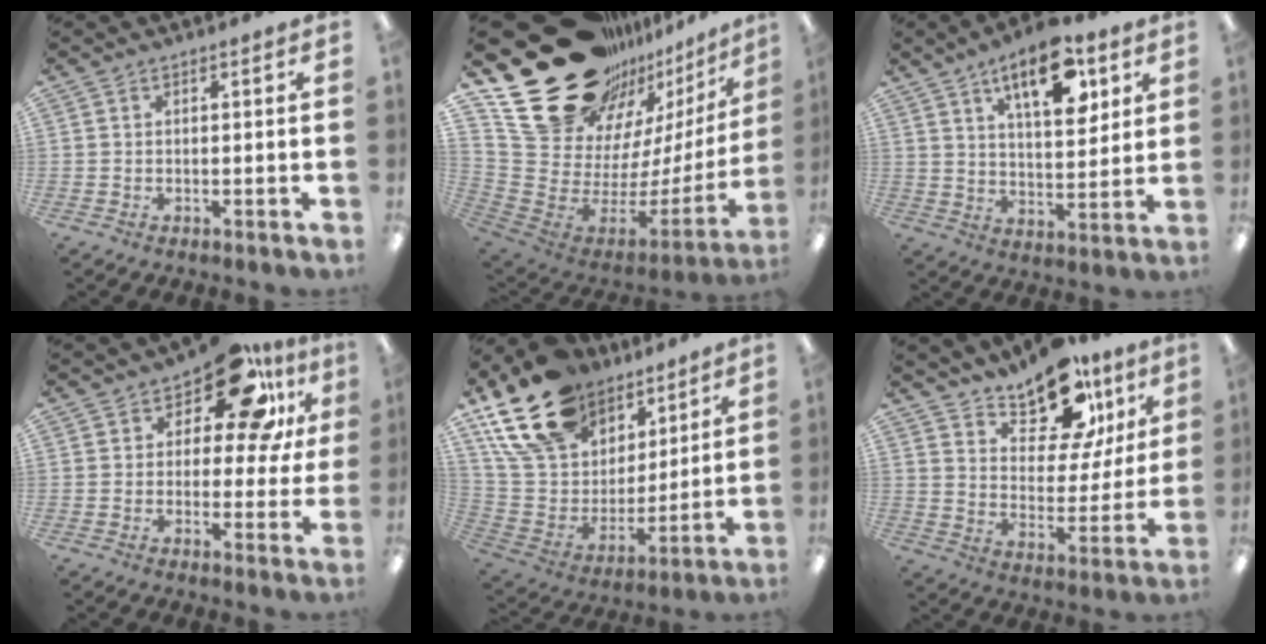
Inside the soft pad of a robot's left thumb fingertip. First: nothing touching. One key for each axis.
{"total": 30.0, "fx": 19.5, "fy": 16.5, "fz": 15.6, "tx": -0.229, "ty": -0.161, "tz": 0.408}
{"total": 14.8, "fx": 8.2, "fy": 6.7, "fz": 10.4, "tx": -0.140, "ty": -0.035, "tz": 0.135}
{"total": 14.4, "fx": 8.6, "fy": 6.6, "fz": 9.6, "tx": -0.139, "ty": -0.050, "tz": 0.145}
{"total": 20.7, "fx": 14.0, "fy": 12.7, "fz": 8.6, "tx": -0.172, "ty": -0.071, "tz": 0.263}
{"total": 16.1, "fx": 12.0, "fy": 7.6, "fz": 7.6, "tx": -0.107, "ty": -0.076, "tz": 0.210}